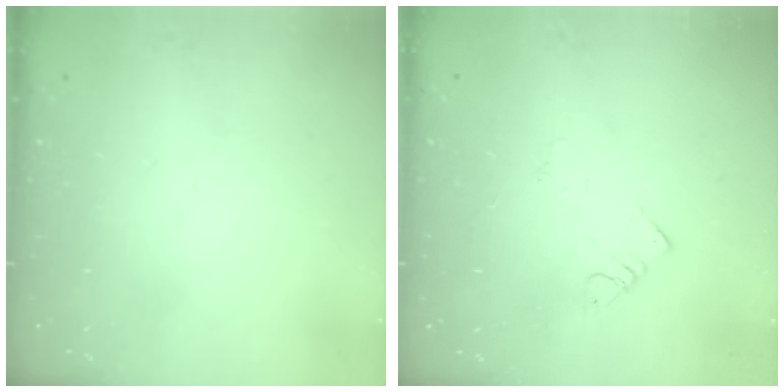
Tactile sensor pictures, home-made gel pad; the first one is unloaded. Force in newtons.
{"total": 2.8, "press": 2.8, "slide": 0.3}